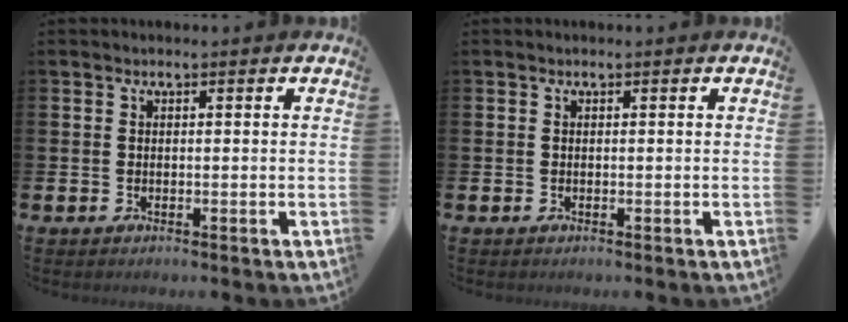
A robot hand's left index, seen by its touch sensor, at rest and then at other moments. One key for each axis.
{"total": 0.0}